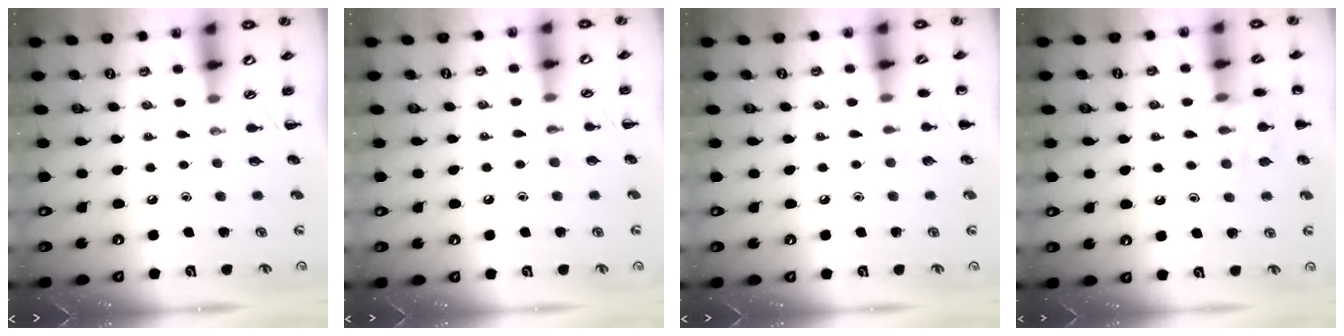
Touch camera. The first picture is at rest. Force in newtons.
{"total": 7.0, "press": 6.8, "slide": 1.5}
{"total": 5.3, "press": 5.0, "slide": 1.8}
{"total": 12.7, "press": 12.7, "slide": 0.7}